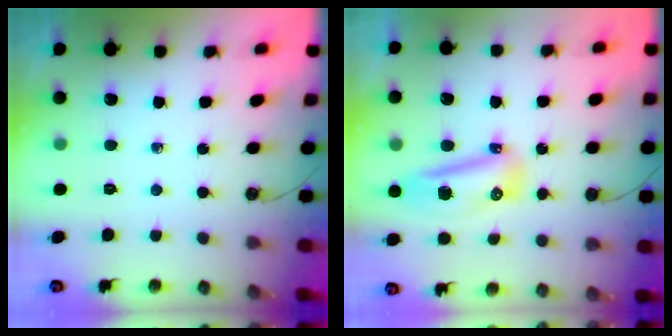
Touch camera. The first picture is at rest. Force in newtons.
{"total": 12.9, "press": 11.4, "slide": 5.9}